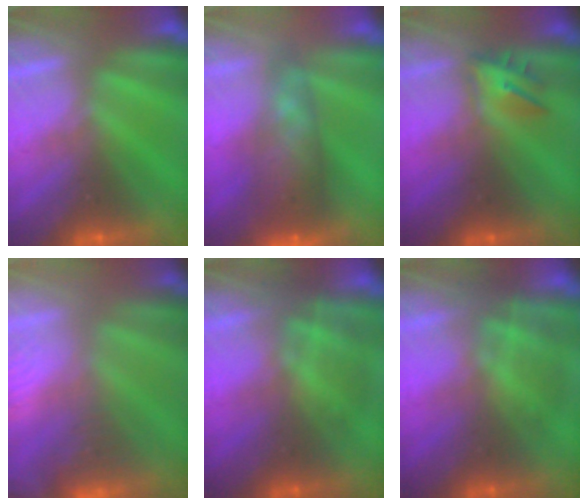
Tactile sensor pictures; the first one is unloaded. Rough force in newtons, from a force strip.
{"total": 9.3}
{"total": 4.8}
{"total": 5.2}
{"total": 2.9}
{"total": 2.9}